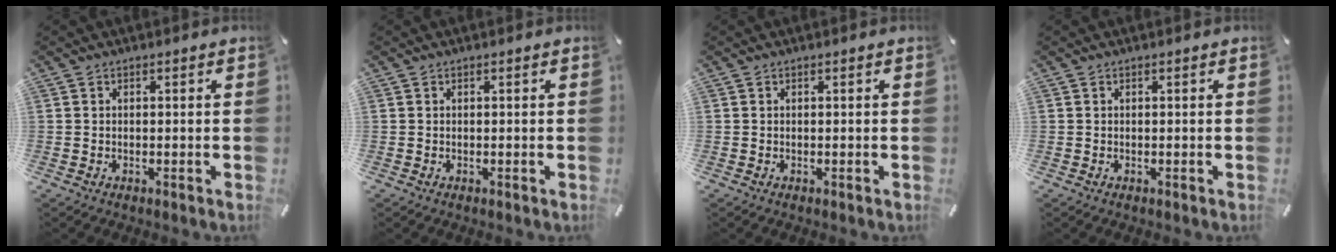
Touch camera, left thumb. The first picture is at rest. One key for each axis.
{"total": 0.0}
{"total": 0.0}
{"total": 0.0}